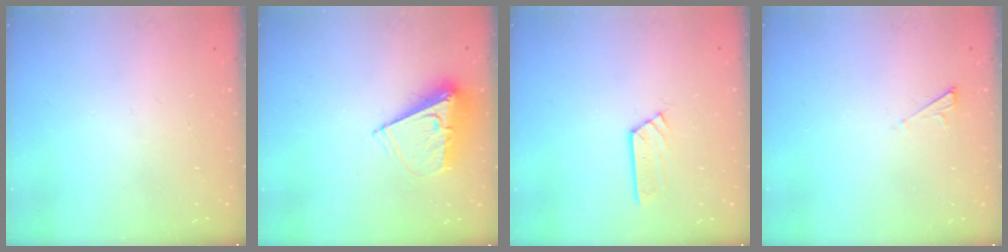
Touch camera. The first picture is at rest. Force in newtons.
{"total": 8.5, "press": 8.5, "slide": 0.6}
{"total": 3.6, "press": 3.6, "slide": 0.3}
{"total": 2.3, "press": 2.2, "slide": 0.4}